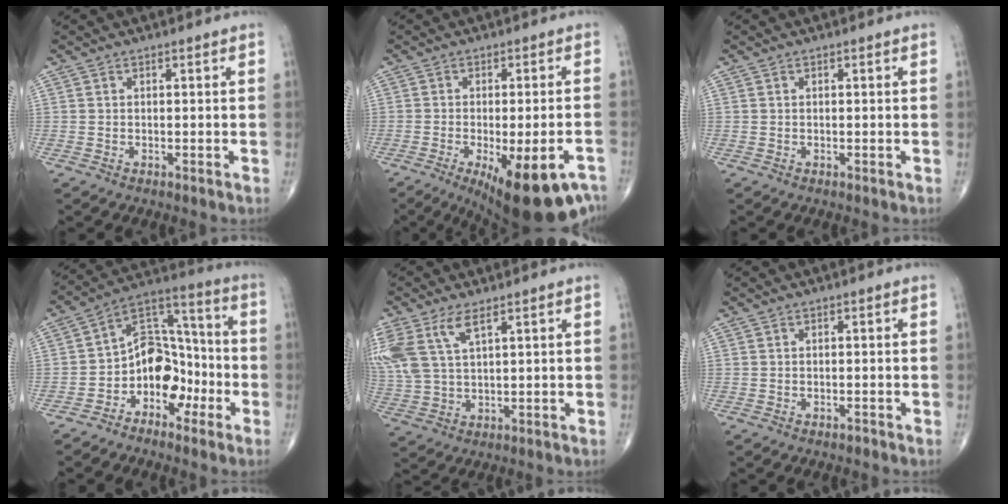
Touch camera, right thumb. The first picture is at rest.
{"total": 17.3, "force": [-10.1, 5.7, 12.8], "torque": [-0.132, 0.019, -0.131]}
{"total": 0.0}
{"total": 12.1, "force": [-4.6, 8.5, 7.3], "torque": [-0.074, 0.069, -0.090]}
{"total": 11.5, "force": [5.4, 5.2, 8.7], "torque": [-0.217, -0.004, 0.116]}
{"total": 0.6, "force": [-0.4, 0.3, 0.2], "torque": [-0.003, 0.000, -0.009]}